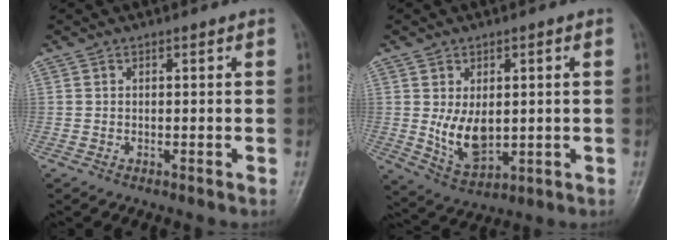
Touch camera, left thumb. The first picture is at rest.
{"total": 8.1, "force": [0.2, 5.0, 6.4], "torque": [-0.098, -0.012, 0.019]}